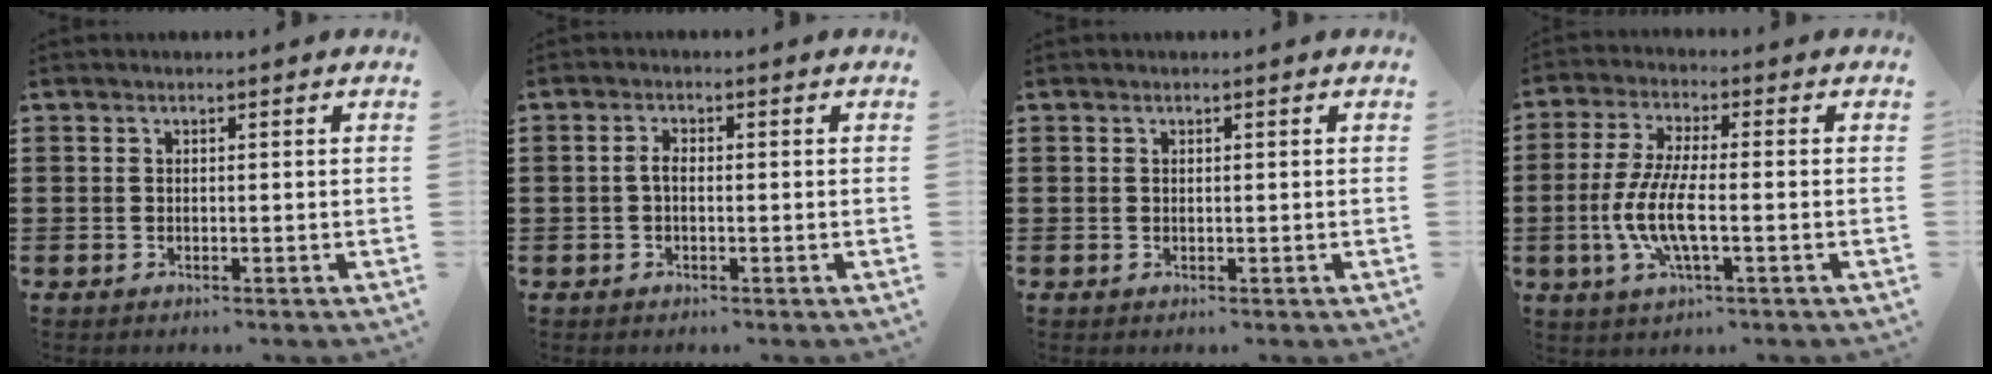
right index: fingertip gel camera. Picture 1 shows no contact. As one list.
[{"total": 1.6, "force": [-0.5, 0.6, 1.4], "torque": [-0.036, -0.003, -0.012]}, {"total": 0.0}, {"total": 8.1, "force": [-2.4, 1.9, 7.4], "torque": [-0.167, -0.014, -0.053]}]